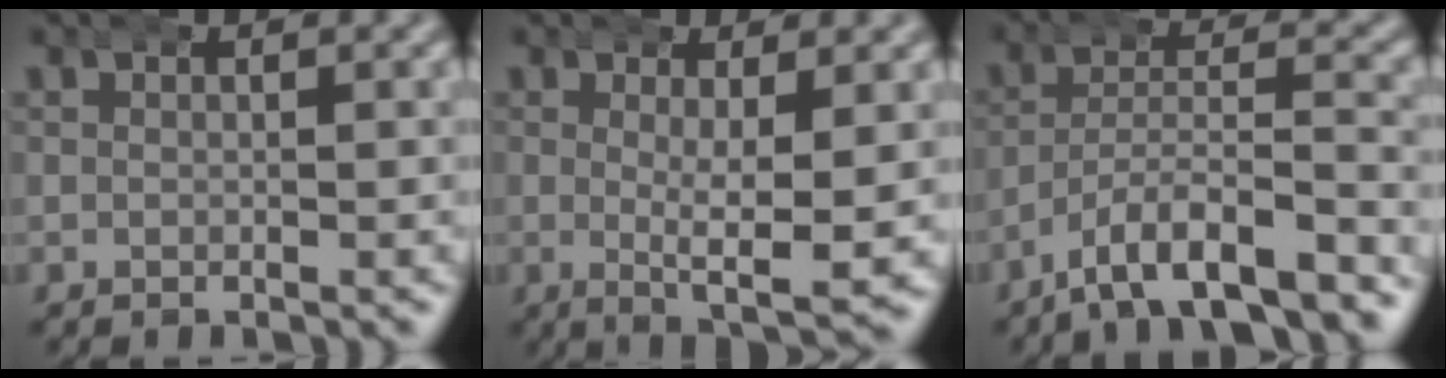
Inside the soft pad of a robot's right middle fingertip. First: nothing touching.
{"total": 6.0, "force": [-0.4, 1.5, 5.7], "torque": [-0.087, -0.019, 0.002]}
{"total": 6.8, "force": [-5.4, 1.8, 3.8], "torque": [-0.060, -0.001, -0.084]}